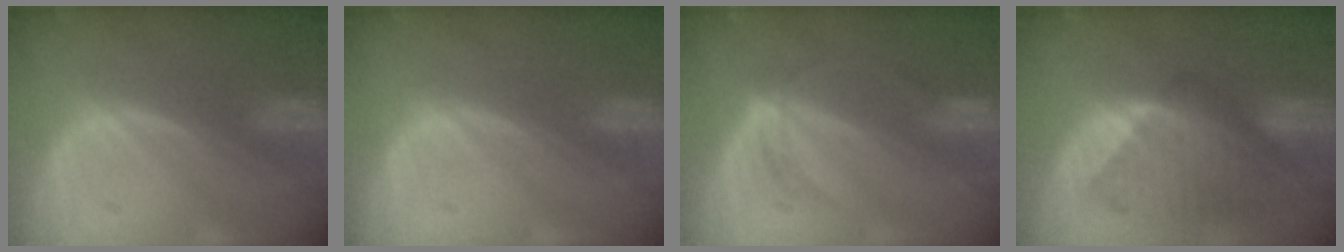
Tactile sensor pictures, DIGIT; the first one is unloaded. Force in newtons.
{"total": 0.0}
{"total": 3.2, "press": 2.9, "slide": 1.3}
{"total": 8.7, "press": 8.1, "slide": 3.1}